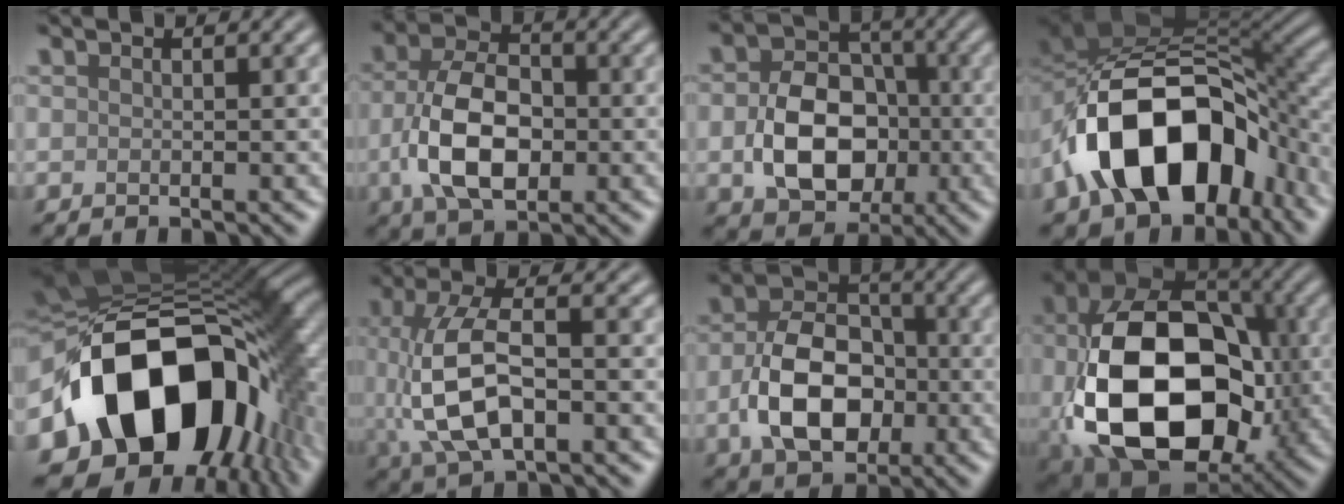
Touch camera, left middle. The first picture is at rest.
{"total": 7.7, "force": [-1.5, 4.5, 6.0], "torque": [-0.125, 0.006, -0.031]}
{"total": 8.1, "force": [-1.4, 5.9, 5.3], "torque": [-0.100, -0.004, -0.018]}
{"total": 15.0, "force": [-5.7, 9.1, 10.5], "torque": [-0.164, -0.001, -0.100]}
{"total": 17.1, "force": [-3.1, 12.1, 11.7], "torque": [-0.204, -0.021, -0.046]}
{"total": 7.6, "force": [-0.8, 3.6, 6.7], "torque": [-0.149, 0.004, -0.015]}
{"total": 8.3, "force": [-1.9, 5.5, 5.9], "torque": [-0.112, 0.006, -0.035]}
{"total": 17.6, "force": [-2.5, 11.9, 12.7], "torque": [-0.259, -0.040, -0.033]}